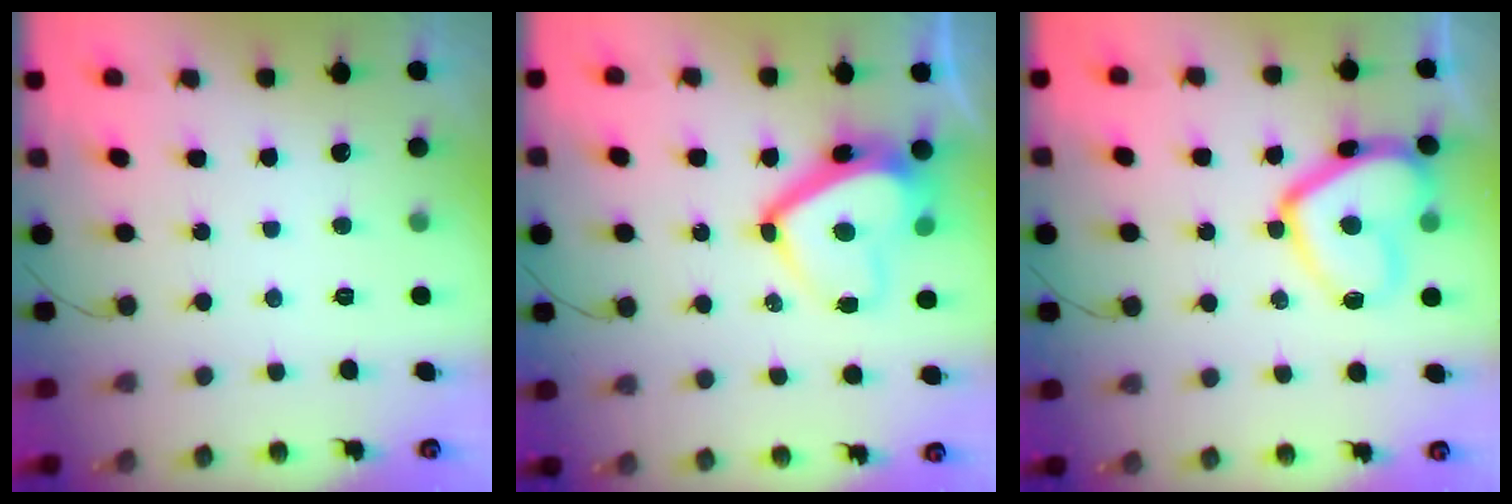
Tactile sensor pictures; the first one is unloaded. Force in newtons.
{"total": 13.5, "press": 13.3, "slide": 2.3}
{"total": 14.1, "press": 14.0, "slide": 1.2}